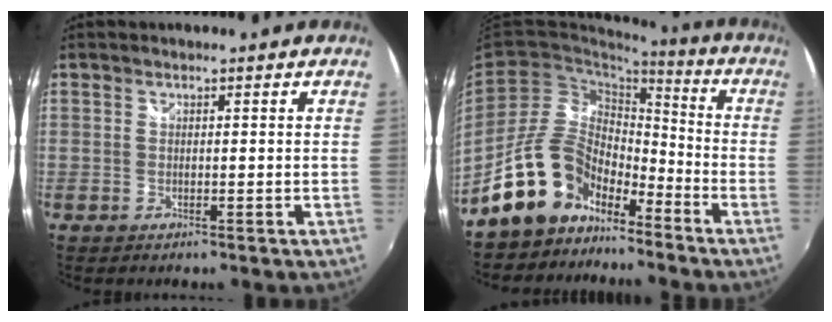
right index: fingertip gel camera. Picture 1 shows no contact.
{"total": 12.9, "force": [-9.8, 6.9, 4.9], "torque": [-0.101, 0.036, -0.170]}